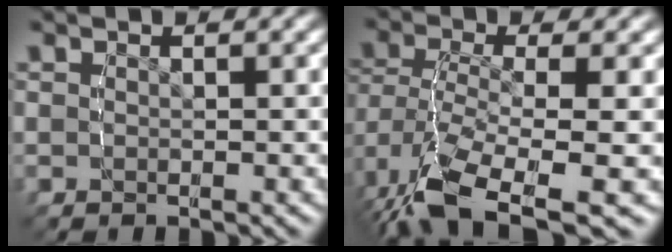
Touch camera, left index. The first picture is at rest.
{"total": 8.4, "force": [-5.8, 3.0, 5.3], "torque": [-0.129, -0.052, -0.060]}